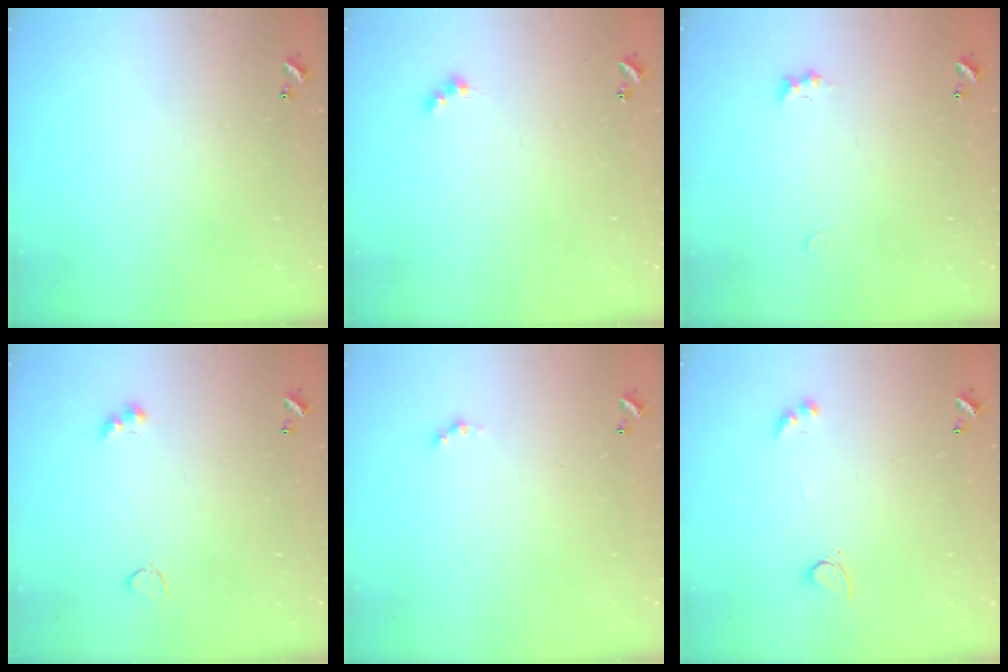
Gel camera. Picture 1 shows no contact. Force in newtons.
{"total": 3.0, "press": 2.9, "slide": 0.5}
{"total": 1.4, "press": 1.3, "slide": 0.5}
{"total": 3.7, "press": 3.7, "slide": 0.7}
{"total": 0.0}
{"total": 2.9, "press": 2.6, "slide": 1.3}